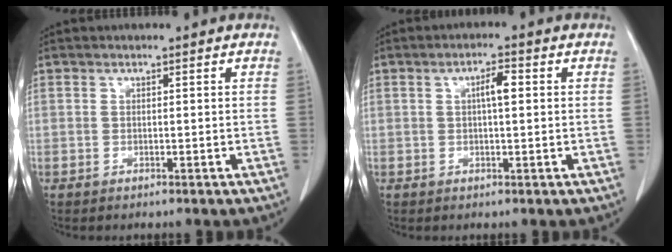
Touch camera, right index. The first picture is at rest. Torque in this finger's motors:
{"motor_torque": [0.39, 0.00, 0.22, 0.07]}